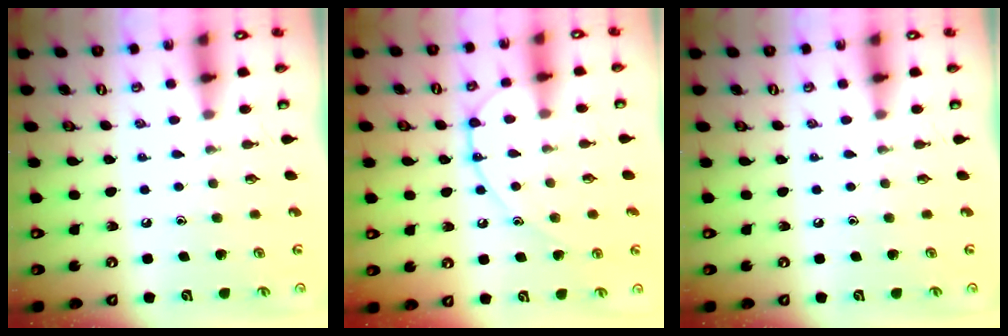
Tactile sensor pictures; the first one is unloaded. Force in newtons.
{"total": 10.2, "press": 10.2, "slide": 0.1}
{"total": 0.0}